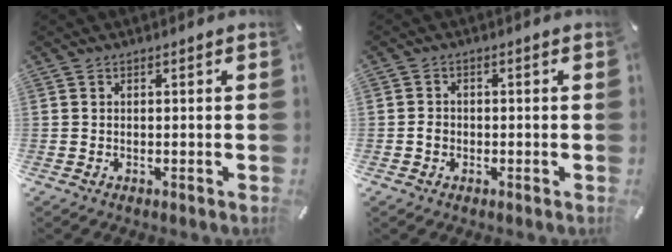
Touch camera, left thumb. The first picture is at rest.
{"total": 2.3, "force": [-0.6, 2.0, 0.9], "torque": [-0.017, 0.006, -0.013]}